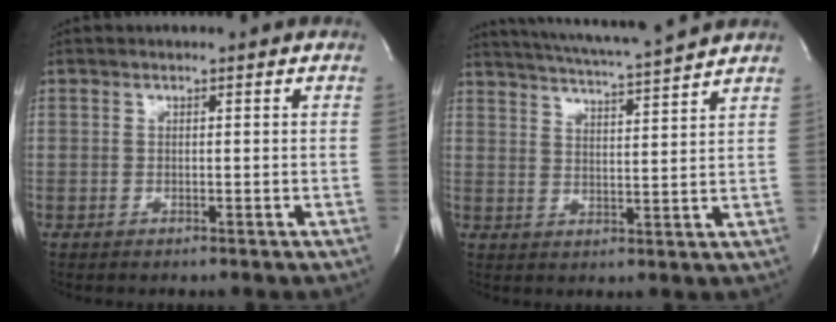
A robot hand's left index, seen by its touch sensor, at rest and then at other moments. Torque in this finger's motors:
{"motor_torque": [0.09, -0.20, 0.34, 0.10]}